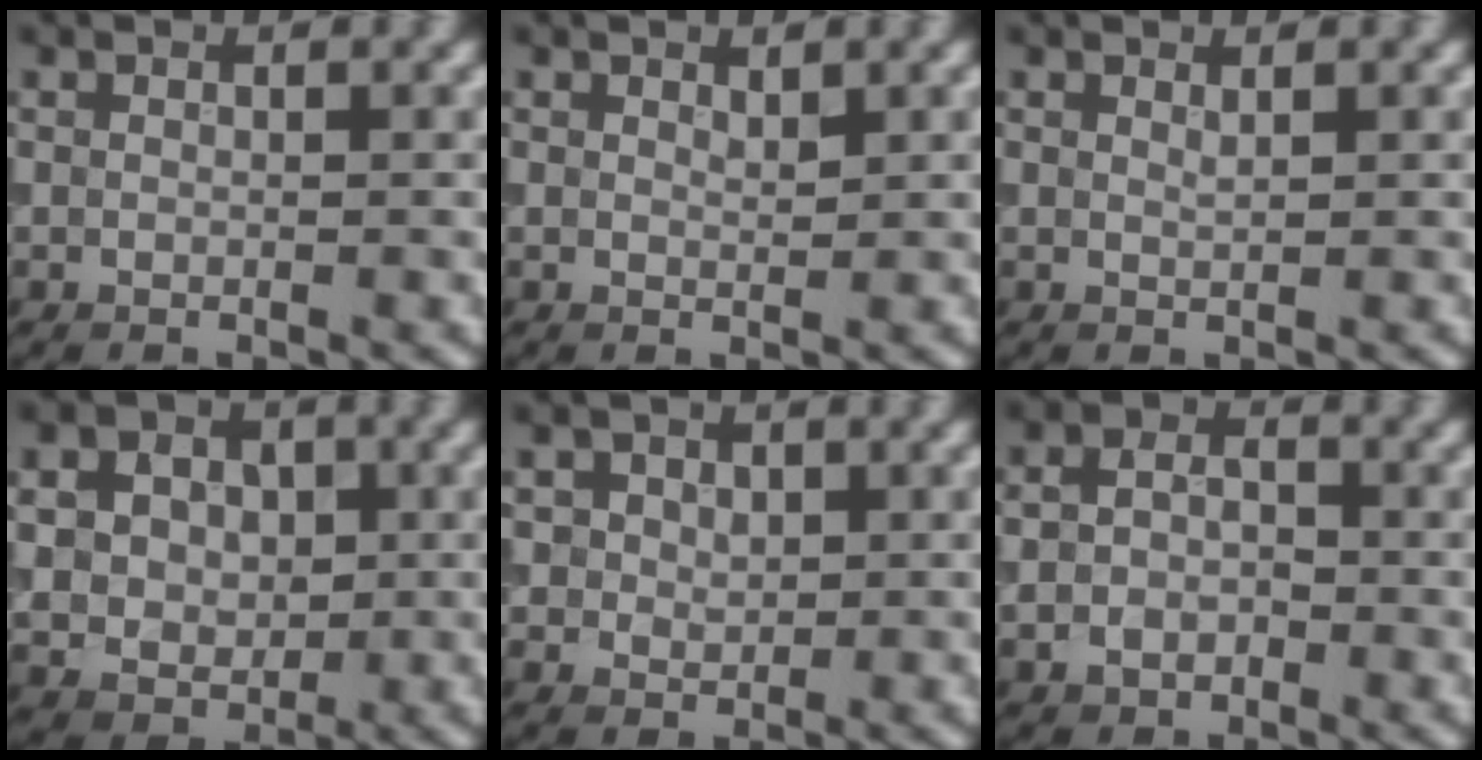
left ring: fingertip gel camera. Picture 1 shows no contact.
{"total": 0.7, "force": [0.6, 0.2, 0.3], "torque": [-0.006, -0.003, 0.012]}
{"total": 0.6, "force": [0.5, 0.1, 0.3], "torque": [-0.002, -0.002, 0.009]}
{"total": 8.9, "force": [1.6, 7.2, 4.9], "torque": [-0.093, 0.022, 0.017]}
{"total": 3.8, "force": [1.4, 3.1, 1.7], "torque": [-0.034, 0.002, 0.015]}
{"total": 3.1, "force": [-0.9, 2.3, 1.8], "torque": [-0.030, -0.002, -0.021]}